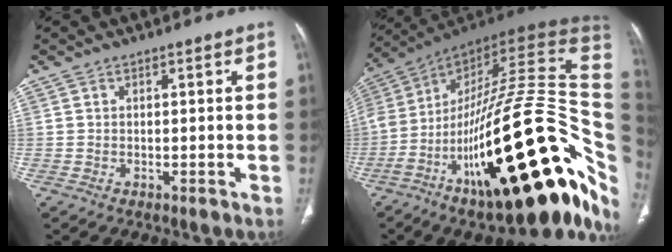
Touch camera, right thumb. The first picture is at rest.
{"total": 40.7, "force": [-11.4, 13.8, 36.6], "torque": [-0.469, 0.084, -0.179]}